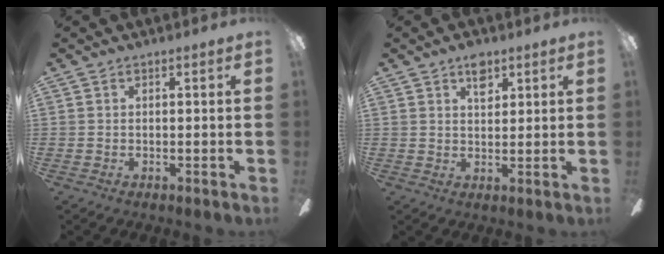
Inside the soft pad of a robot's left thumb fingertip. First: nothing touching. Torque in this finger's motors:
{"motor_torque": [0.22, 0.05, 0.78, -0.18, 0.00]}